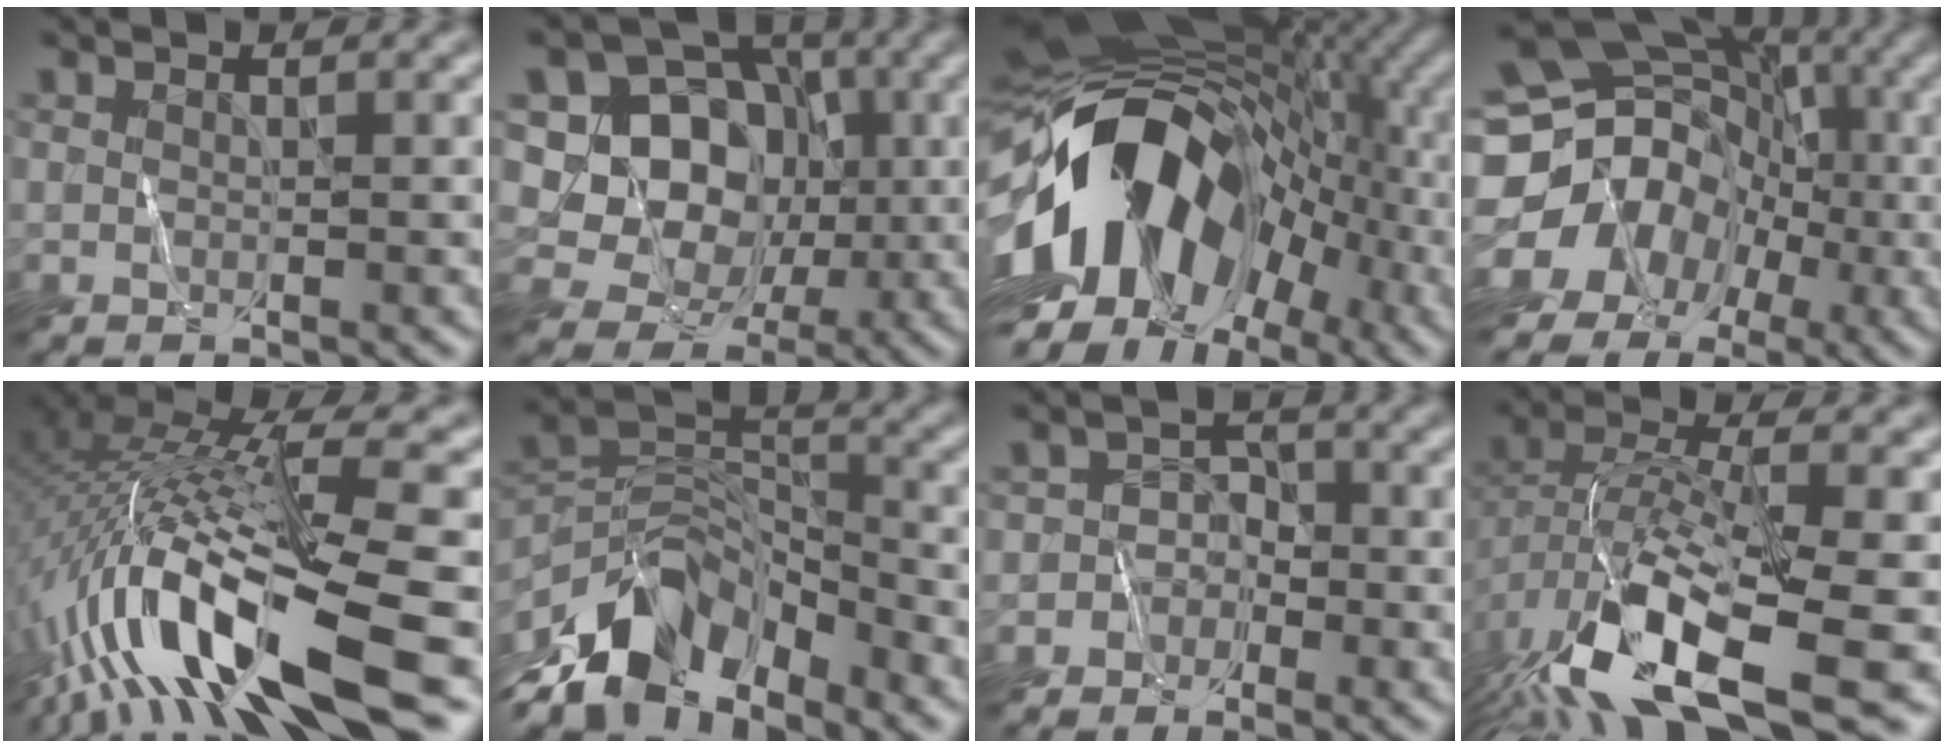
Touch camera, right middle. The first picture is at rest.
{"total": 9.0, "force": [1.1, 7.9, 4.2], "torque": [-0.068, 0.006, 0.001]}
{"total": 15.4, "force": [-3.1, 10.2, 11.1], "torque": [-0.186, 0.018, -0.071]}
{"total": 16.8, "force": [-5.1, 15.1, 5.6], "torque": [-0.116, -0.007, -0.121]}
{"total": 15.6, "force": [-5.3, 3.6, 14.2], "torque": [-0.289, 0.013, -0.091]}
{"total": 9.7, "force": [-6.8, 4.9, 5.0], "torque": [-0.080, 0.000, -0.130]}
{"total": 2.2, "force": [-1.7, 1.3, -0.4], "torque": [0.033, 0.012, -0.040]}
{"total": 13.3, "force": [-7.1, 4.9, 10.1], "torque": [-0.214, -0.023, -0.120]}